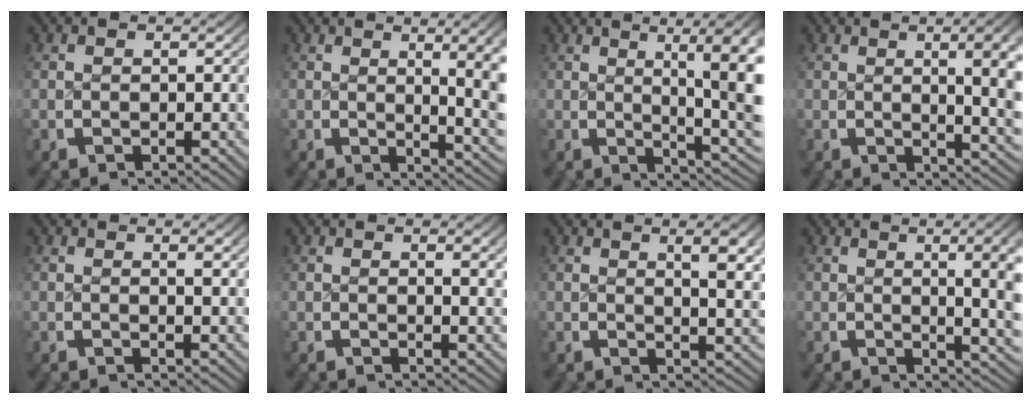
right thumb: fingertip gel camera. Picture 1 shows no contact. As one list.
[{"total": 6.8, "force": [0.2, 2.7, 6.2], "torque": [-0.074, -0.007, 0.006]}, {"total": 10.6, "force": [1.5, 4.5, 9.5], "torque": [-0.111, 0.000, 0.020]}, {"total": 7.5, "force": [0.6, 2.9, 6.9], "torque": [-0.074, 0.004, 0.009]}, {"total": 1.1, "force": [0.5, 0.0, 1.0], "torque": [-0.013, -0.003, 0.010]}, {"total": 1.5, "force": [0.5, 0.1, 1.4], "torque": [-0.018, -0.002, 0.008]}, {"total": 4.6, "force": [1.4, 1.3, 4.2], "torque": [-0.048, -0.005, 0.024]}, {"total": 7.5, "force": [0.4, 2.9, 6.9], "torque": [-0.073, 0.005, 0.005]}]